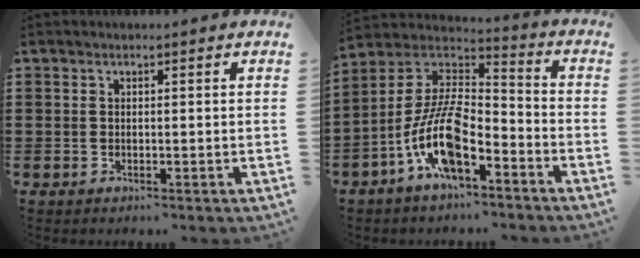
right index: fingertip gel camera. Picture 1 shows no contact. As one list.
[{"total": 12.4, "force": [-6.1, 4.8, 9.7], "torque": [-0.227, -0.007, -0.123]}]